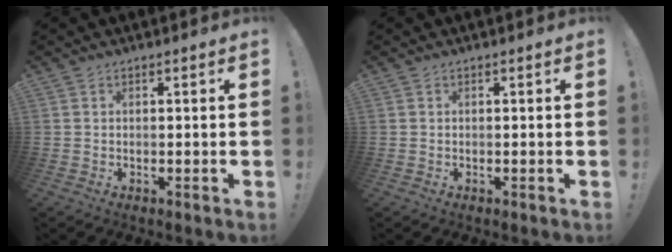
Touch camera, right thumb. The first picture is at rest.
{"total": 0.0}